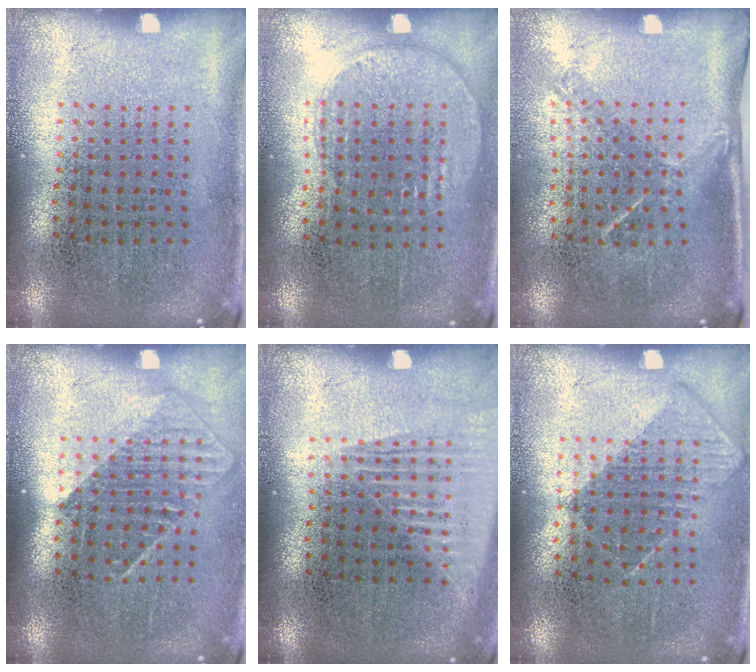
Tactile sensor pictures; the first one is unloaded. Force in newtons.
{"total": 0.9, "press": 0.8, "slide": 0.4}
{"total": 1.4, "press": 1.0, "slide": 1.0}
{"total": 1.3, "press": 0.9, "slide": 0.8}
{"total": 1.3, "press": 1.3, "slide": 0.2}
{"total": 0.8, "press": 0.7, "slide": 0.4}